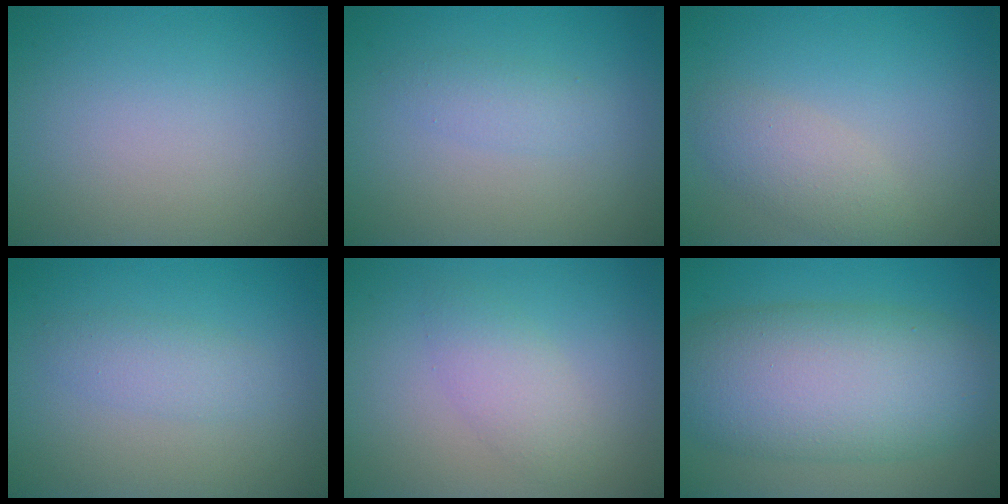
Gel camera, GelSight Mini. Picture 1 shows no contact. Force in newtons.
{"total": 1.5, "press": 1.5, "slide": 0.1}
{"total": 2.6, "press": 2.6, "slide": 0.2}
{"total": 1.9, "press": 1.9, "slide": 0.0}
{"total": 2.4, "press": 2.4, "slide": 0.2}
{"total": 11.2, "press": 11.2, "slide": 0.4}